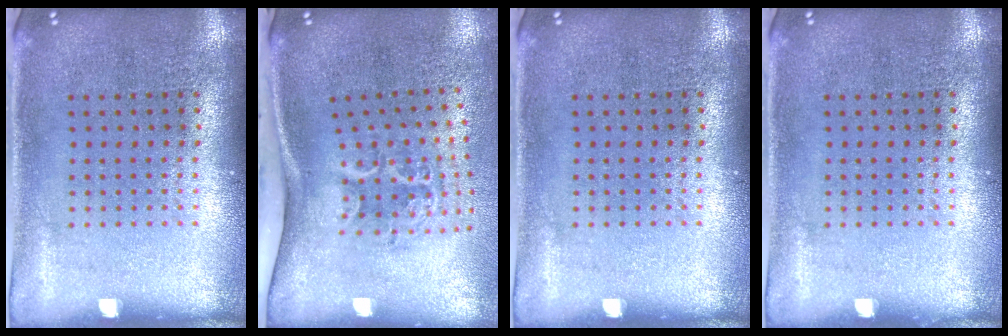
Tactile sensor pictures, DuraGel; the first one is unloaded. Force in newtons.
{"total": 2.2, "press": 1.3, "slide": 1.8}
{"total": 0.0}
{"total": 0.0}